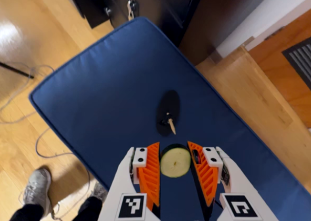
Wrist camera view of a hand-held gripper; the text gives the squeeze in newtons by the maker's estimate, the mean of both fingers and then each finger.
{"total": 10.3, "left": 10.1, "right": 10.4}